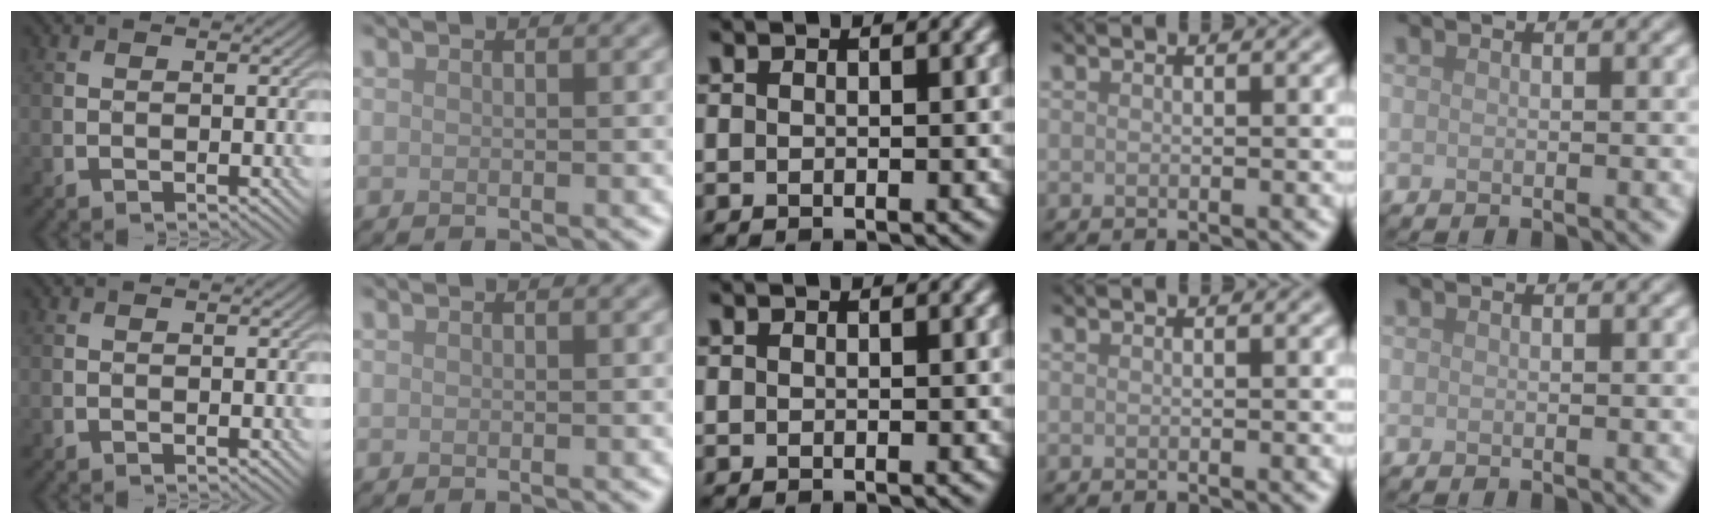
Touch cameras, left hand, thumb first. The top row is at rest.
{}